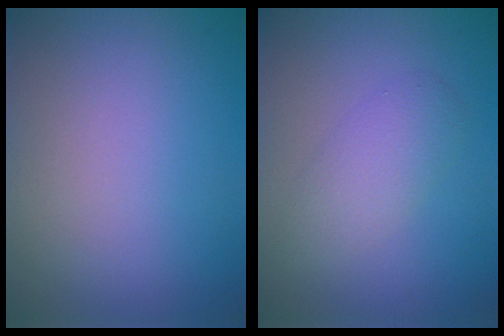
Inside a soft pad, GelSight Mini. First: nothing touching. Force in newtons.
{"total": 2.6, "press": 2.6, "slide": 0.2}